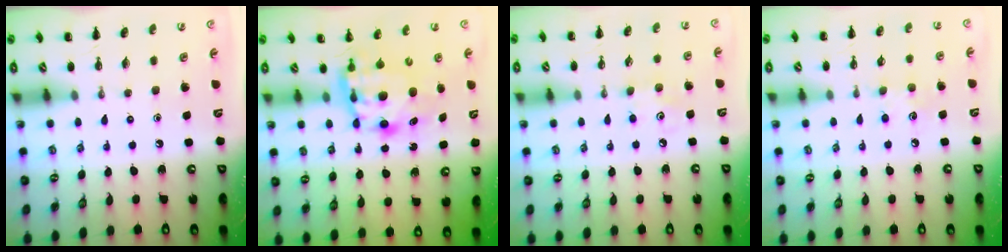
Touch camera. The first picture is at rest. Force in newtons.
{"total": 6.8, "press": 6.8, "slide": 1.0}
{"total": 4.1, "press": 4.0, "slide": 0.9}
{"total": 6.5, "press": 6.3, "slide": 1.6}